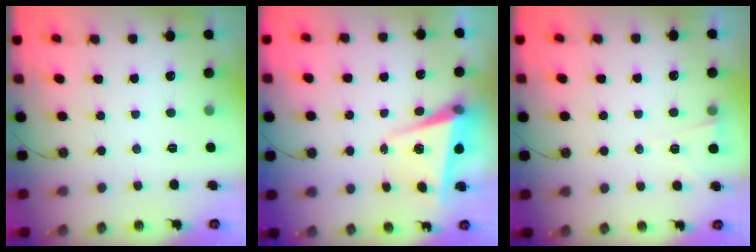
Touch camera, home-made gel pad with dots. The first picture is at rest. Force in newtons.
{"total": 4.9, "press": 4.8, "slide": 1.2}
{"total": 2.7, "press": 2.3, "slide": 1.5}